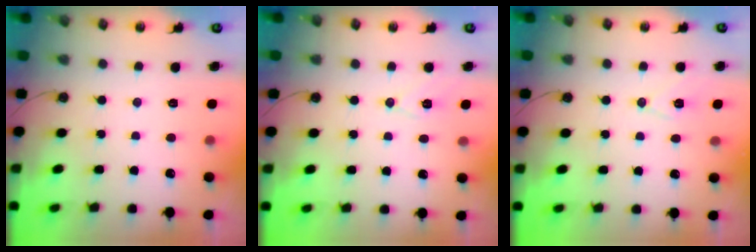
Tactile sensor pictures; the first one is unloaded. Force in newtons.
{"total": 7.3, "press": 6.1, "slide": 4.0}
{"total": 7.3, "press": 6.4, "slide": 3.5}